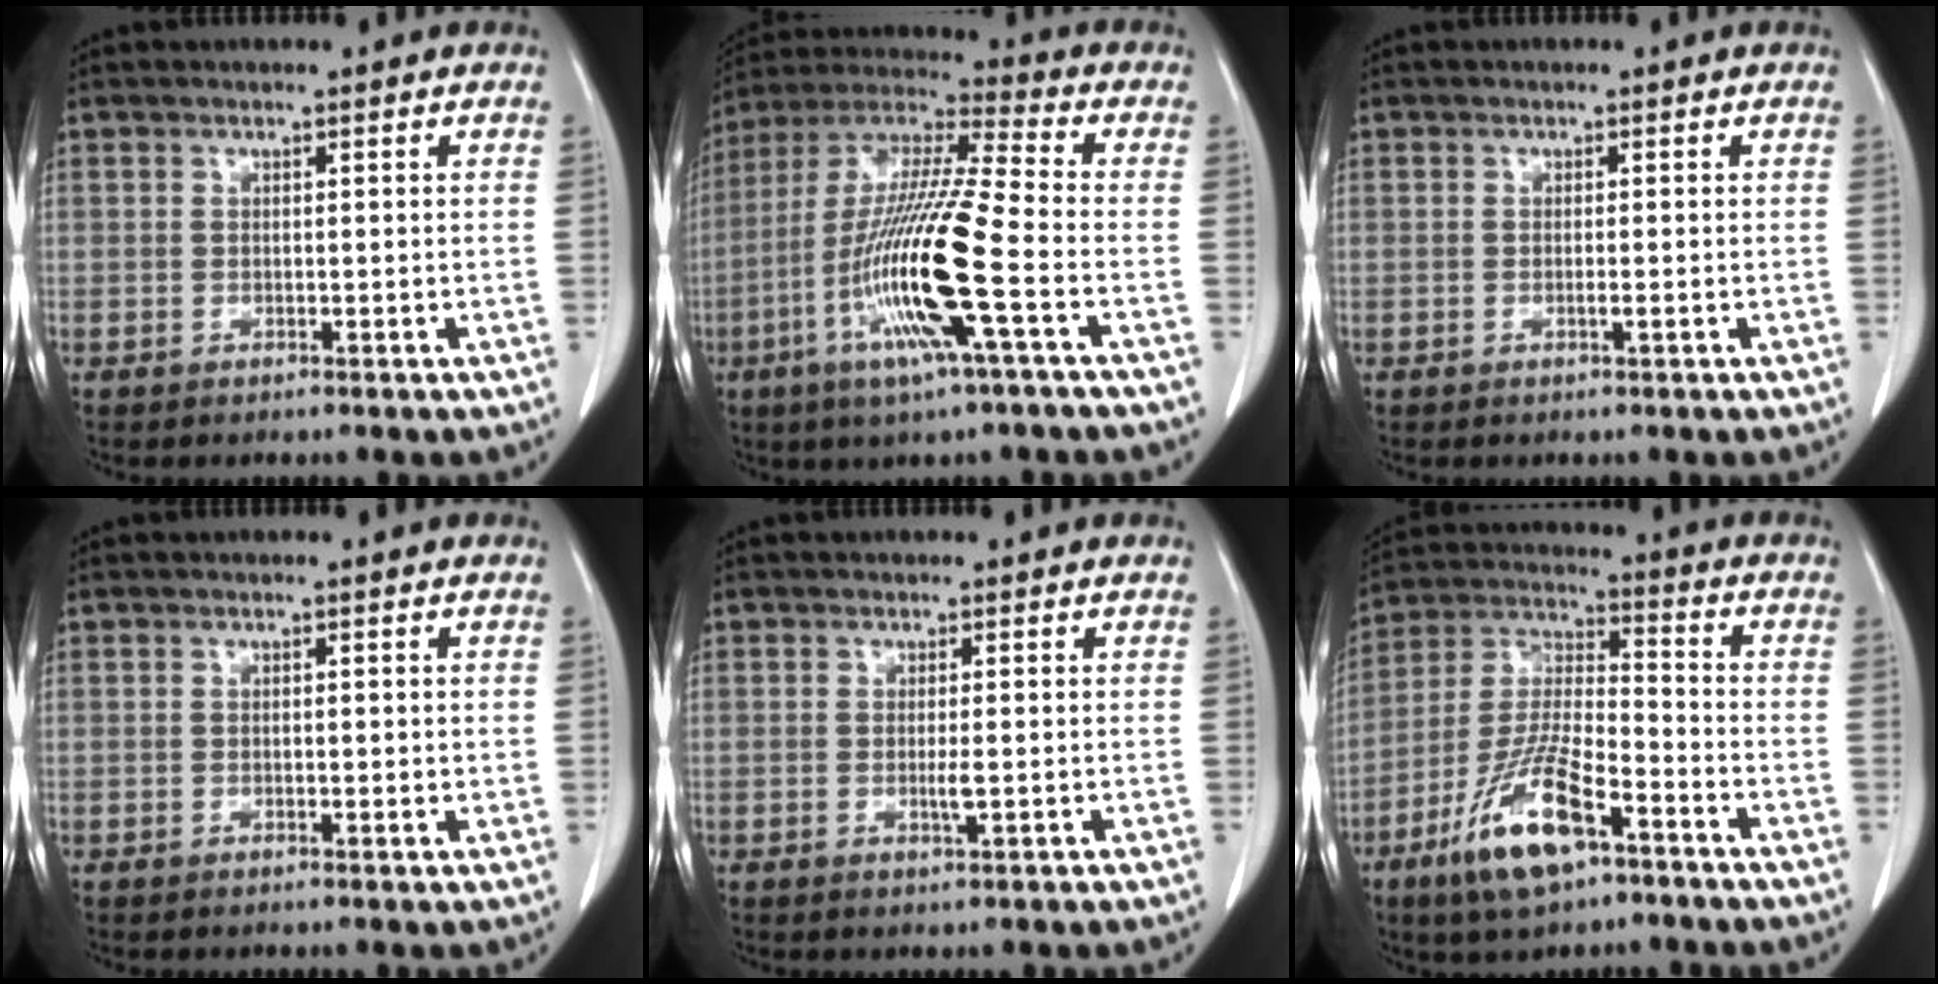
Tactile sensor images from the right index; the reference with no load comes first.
{"total": 17.5, "force": [-5.4, 0.1, 16.6], "torque": [-0.337, -0.015, -0.111]}
{"total": 1.5, "force": [-0.5, -0.1, 1.5], "torque": [-0.027, -0.004, -0.008]}
{"total": 1.1, "force": [0.0, 0.4, 1.0], "torque": [-0.014, 0.000, 0.000]}
{"total": 1.7, "force": [-0.3, 0.1, 1.7], "torque": [-0.031, -0.004, -0.004]}
{"total": 13.9, "force": [-7.8, 3.6, 11.0], "torque": [-0.228, -0.011, -0.143]}